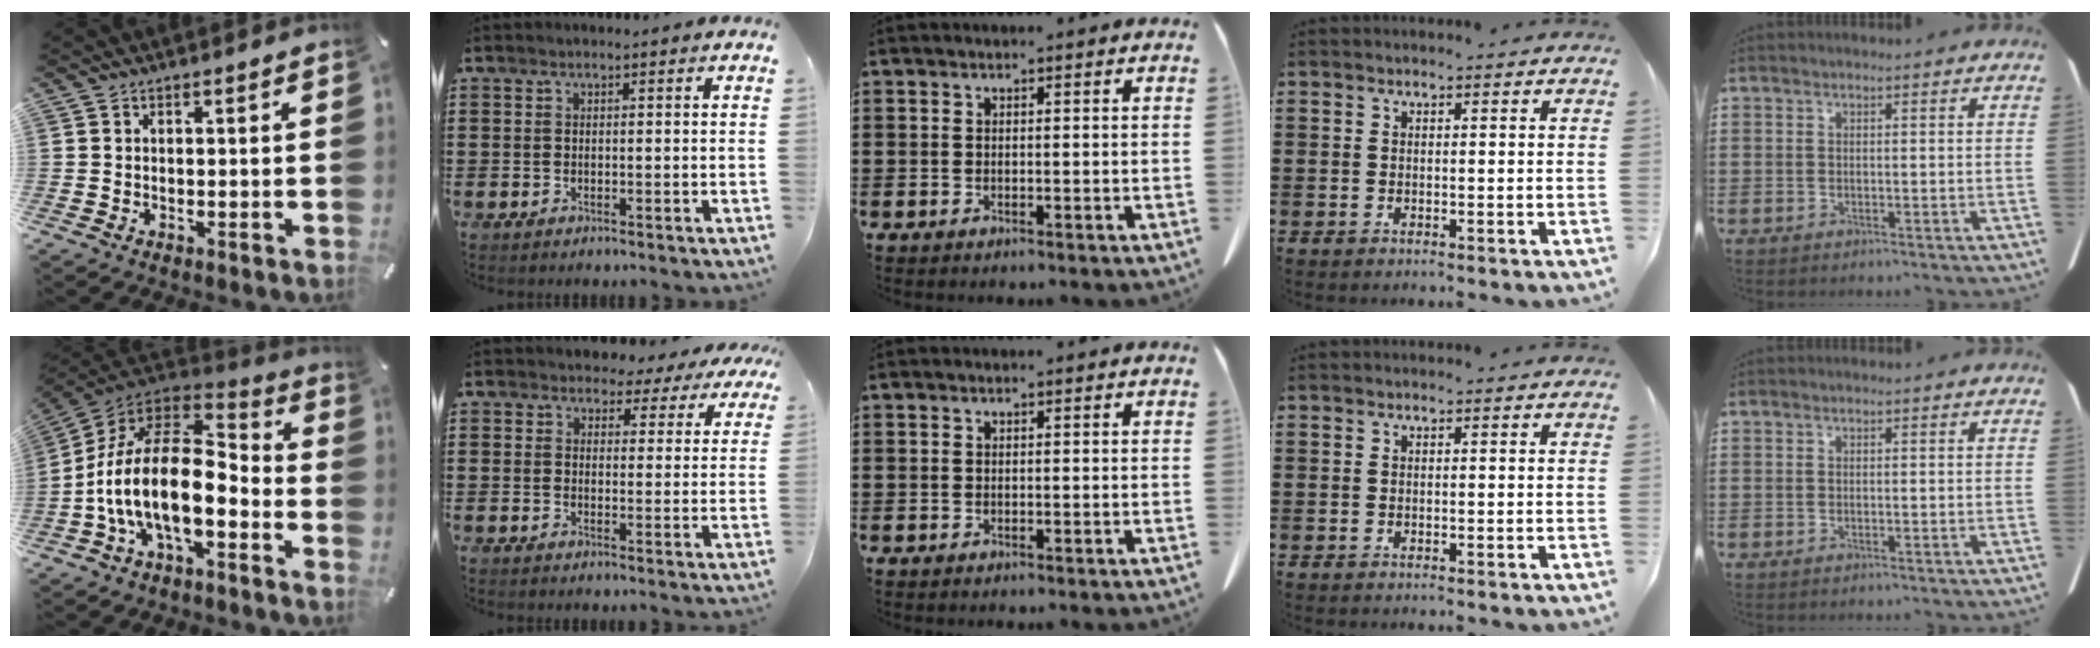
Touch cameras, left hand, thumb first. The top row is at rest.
{"thumb": {"total": 19.5, "force": [-5.4, 10.2, 15.8], "torque": [-0.321, 0.011, -0.092]}, "index": {"total": 3.2, "force": [2.8, 1.6, 0.2], "torque": [-0.013, -0.009, 0.049]}}